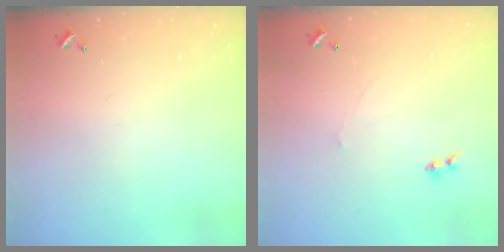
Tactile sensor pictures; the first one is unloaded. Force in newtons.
{"total": 0.7, "press": 0.1, "slide": 0.7}